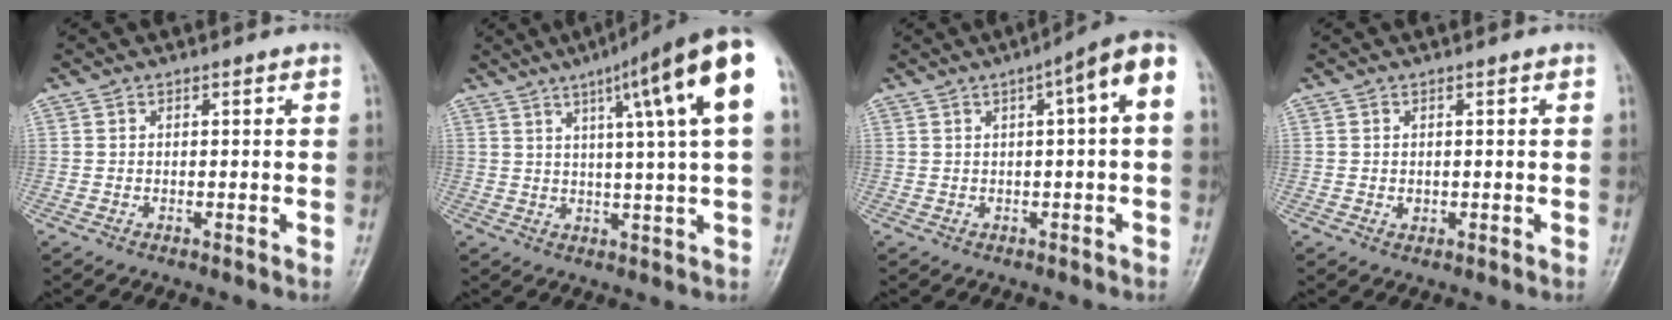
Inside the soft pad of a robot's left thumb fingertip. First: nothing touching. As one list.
[{"total": 16.7, "force": [6.3, 1.0, 15.4], "torque": [-0.220, 0.000, 0.083]}, {"total": 7.5, "force": [1.5, 1.4, 7.3], "torque": [-0.103, 0.026, 0.014]}, {"total": 0.9, "force": [0.2, 0.8, 0.3], "torque": [-0.001, -0.002, 0.006]}]